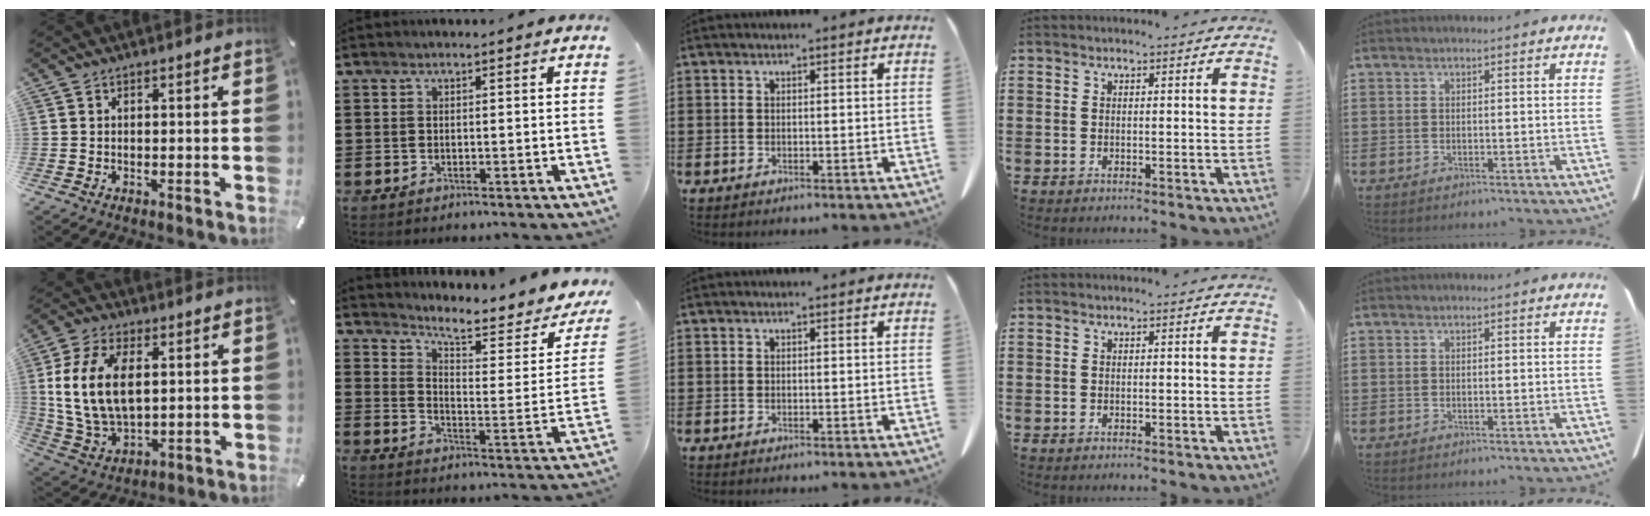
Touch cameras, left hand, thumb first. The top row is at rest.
{"thumb": {"total": 14.5, "force": [3.1, 9.1, 10.8], "torque": [-0.251, 0.001, 0.053]}, "index": {"total": 6.4, "force": [5.2, 0.8, 3.6], "torque": [-0.079, -0.041, 0.081]}}